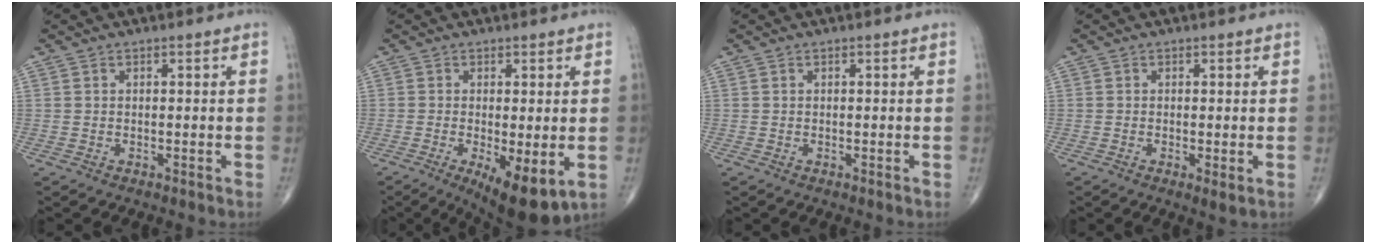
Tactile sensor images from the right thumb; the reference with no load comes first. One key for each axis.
{"total": 9.9, "fx": -2.8, "fy": 3.3, "fz": 8.9, "tx": -0.136, "ty": -0.023, "tz": -0.037}
{"total": 0.0}
{"total": 1.8, "fx": -0.3, "fy": 0.4, "fz": 1.7, "tx": -0.037, "ty": -0.009, "tz": -0.007}